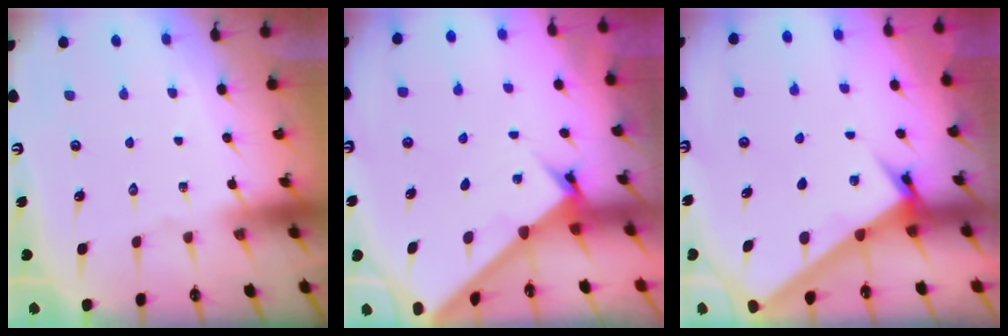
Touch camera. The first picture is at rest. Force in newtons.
{"total": 3.1, "press": 3.1, "slide": 0.2}
{"total": 3.4, "press": 3.4, "slide": 0.4}